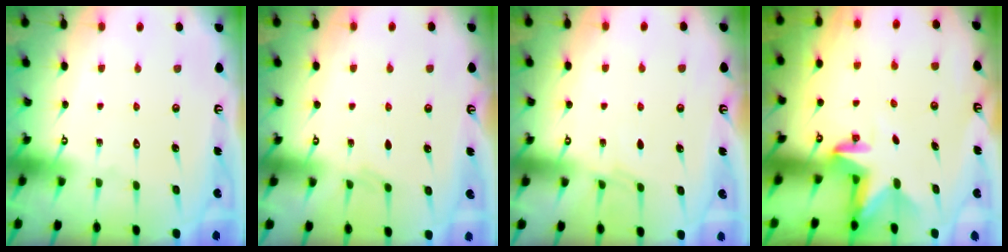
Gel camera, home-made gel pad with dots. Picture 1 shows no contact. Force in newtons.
{"total": 2.8, "press": 2.8, "slide": 0.5}
{"total": 3.4, "press": 3.4, "slide": 0.5}
{"total": 3.1, "press": 3.1, "slide": 0.1}